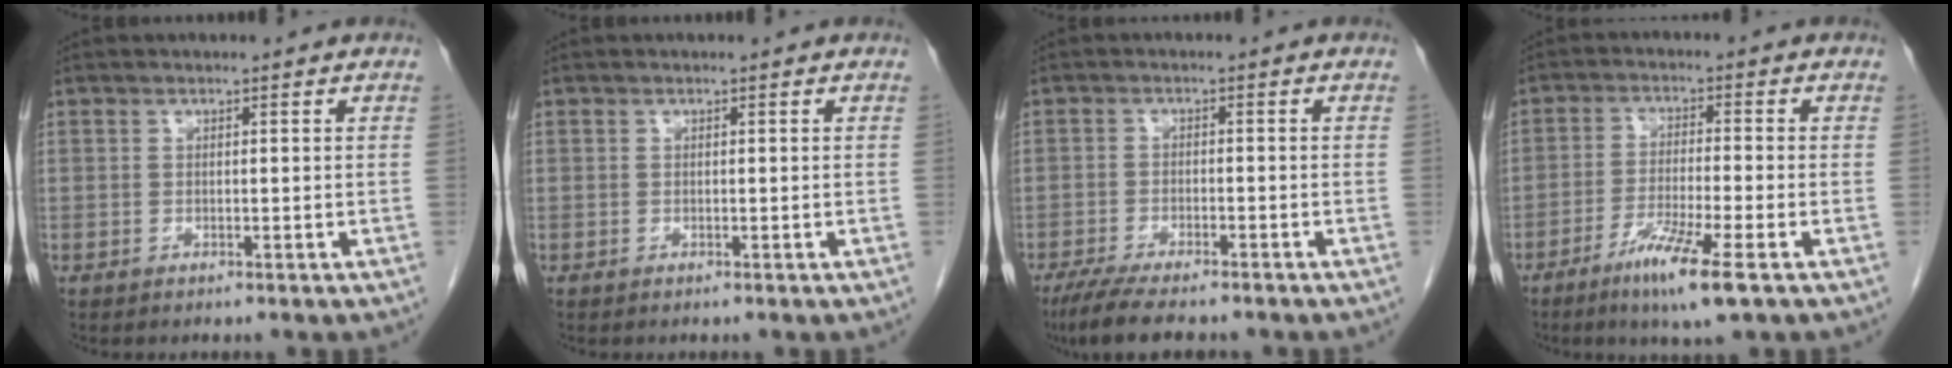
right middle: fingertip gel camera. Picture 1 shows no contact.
{"total": 0.0}
{"total": 9.2, "force": [-7.5, 1.7, 5.0], "torque": [-0.078, -0.018, -0.119]}
{"total": 8.1, "force": [-4.7, -0.2, 6.6], "torque": [-0.126, -0.020, -0.083]}